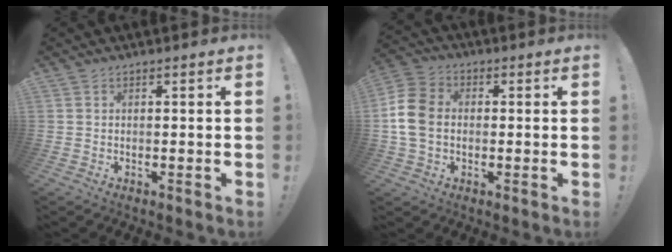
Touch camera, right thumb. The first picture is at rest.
{"total": 11.6, "force": [-0.4, 8.8, 7.5], "torque": [-0.154, 0.012, -0.005]}